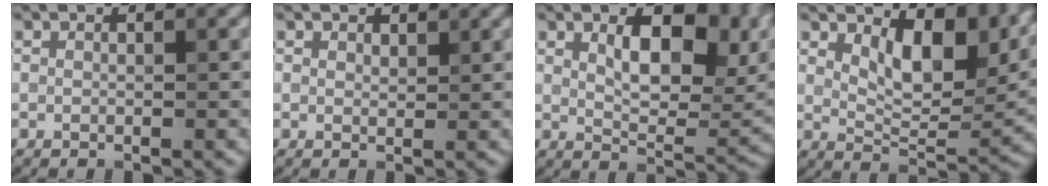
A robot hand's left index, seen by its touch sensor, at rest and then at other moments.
{"total": 0.9, "force": [0.8, 0.5, 0.1], "torque": [-0.003, -0.001, 0.014]}
{"total": 9.5, "force": [2.8, 4.6, 7.9], "torque": [-0.120, 0.000, 0.045]}
{"total": 9.2, "force": [3.5, 4.7, 7.1], "torque": [-0.109, -0.009, 0.057]}